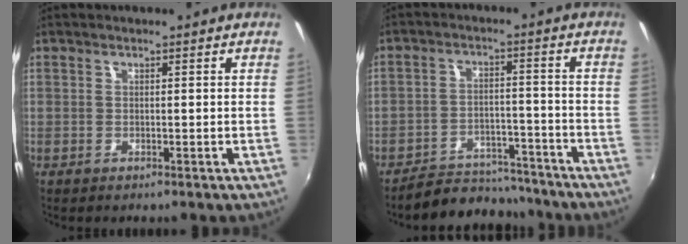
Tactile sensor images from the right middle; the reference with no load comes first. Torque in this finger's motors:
{"motor_torque": [-0.11, -0.72, -0.71, -0.21]}